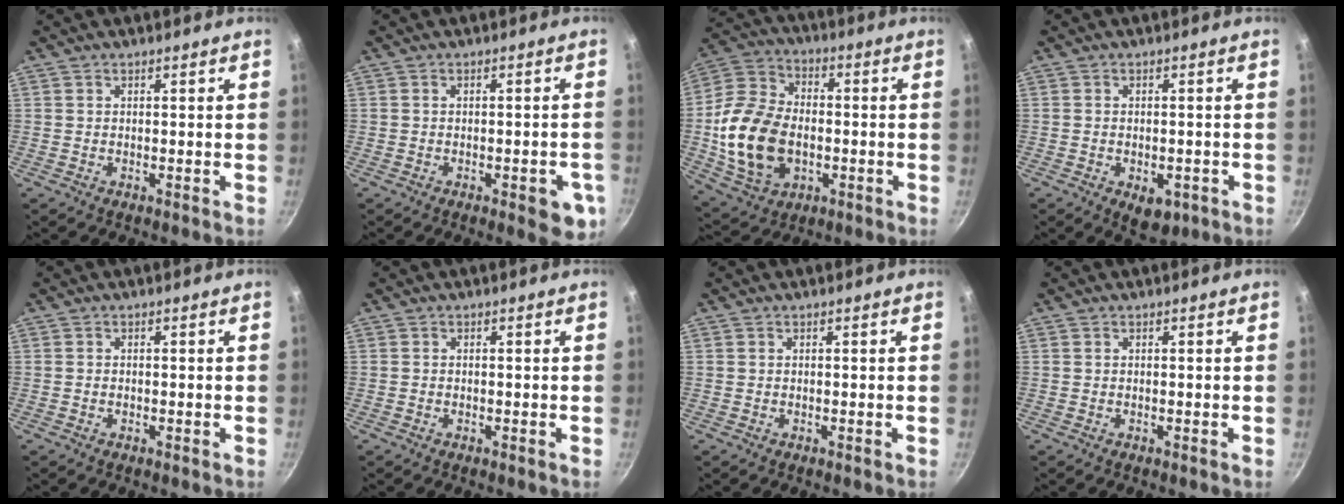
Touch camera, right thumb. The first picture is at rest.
{"total": 7.1, "force": [-2.6, 2.6, 6.1], "torque": [-0.054, 0.005, -0.030]}
{"total": 19.0, "force": [-2.7, 13.2, 13.4], "torque": [-0.245, 0.019, -0.046]}
{"total": 5.6, "force": [-2.2, 3.4, 3.9], "torque": [-0.034, 0.009, -0.019]}
{"total": 0.5, "force": [-0.2, 0.4, 0.3], "torque": [-0.004, 0.002, -0.004]}
{"total": 0.0}
{"total": 0.0}
{"total": 0.0}